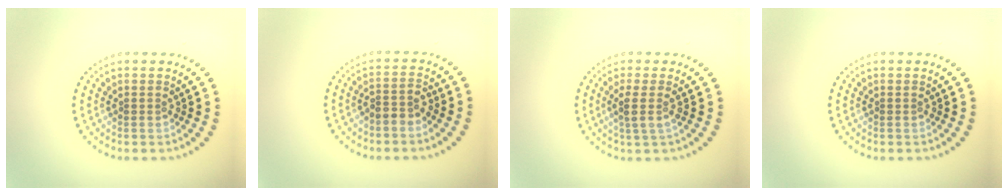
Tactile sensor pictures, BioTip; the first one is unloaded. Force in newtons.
{"total": 2.0, "press": 1.5, "slide": 1.3}
{"total": 2.0, "press": 1.5, "slide": 1.3}
{"total": 0.0}